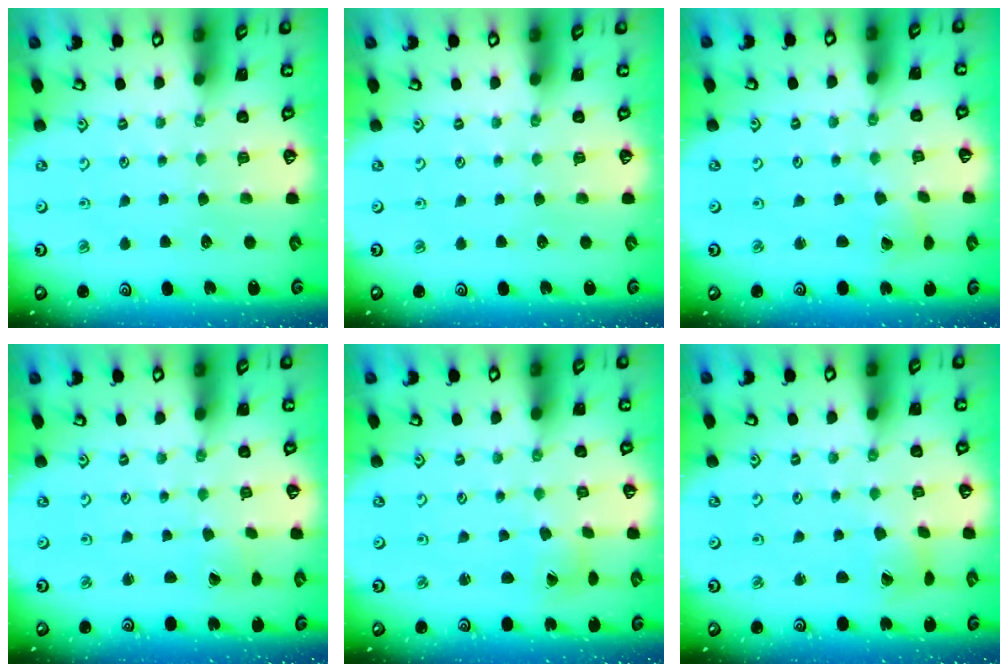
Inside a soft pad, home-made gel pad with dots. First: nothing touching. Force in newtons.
{"total": 0.0}
{"total": 2.9, "press": 2.9, "slide": 0.3}
{"total": 0.0}
{"total": 0.6, "press": 0.6, "slide": 0.2}
{"total": 2.0, "press": 2.0, "slide": 0.4}